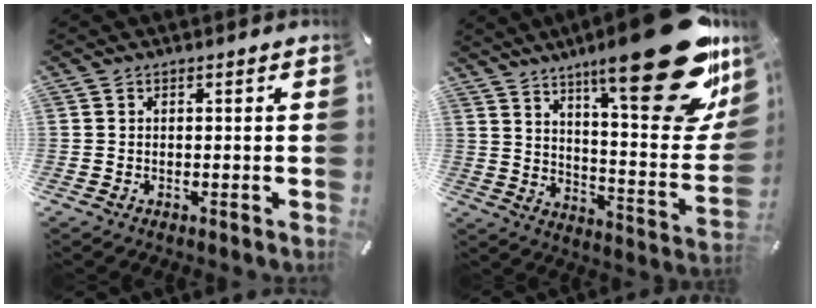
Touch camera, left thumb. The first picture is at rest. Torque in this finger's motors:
{"motor_torque": [2.47, 2.53, 2.77, 0.00, 0.70]}